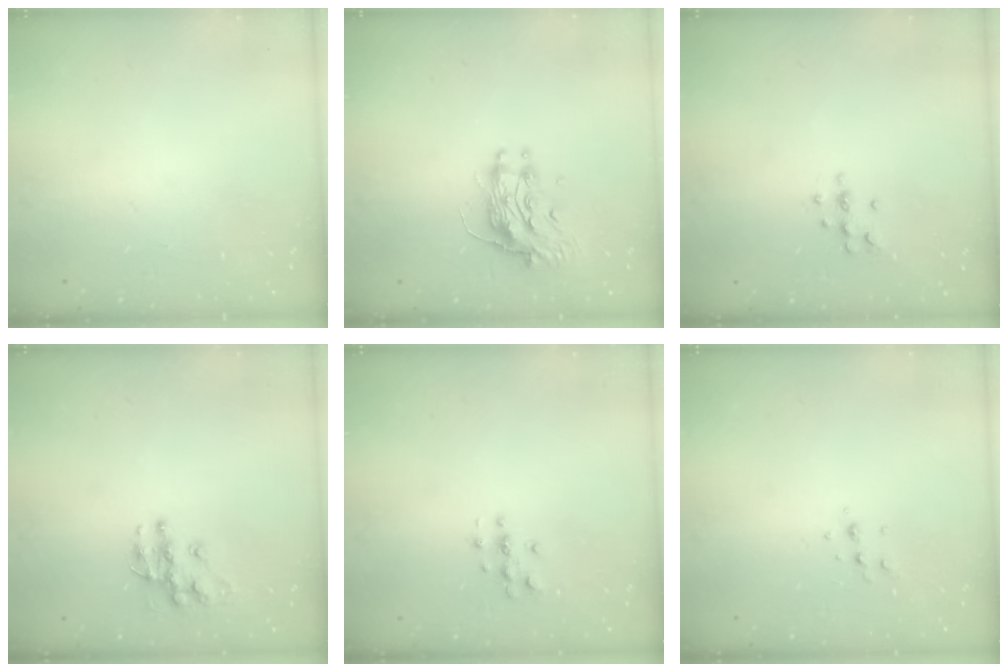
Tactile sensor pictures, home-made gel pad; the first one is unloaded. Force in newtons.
{"total": 10.6, "press": 10.6, "slide": 0.7}
{"total": 6.5, "press": 6.4, "slide": 1.2}
{"total": 10.0, "press": 10.0, "slide": 0.6}
{"total": 2.8, "press": 2.8, "slide": 0.2}
{"total": 4.3, "press": 4.2, "slide": 0.9}